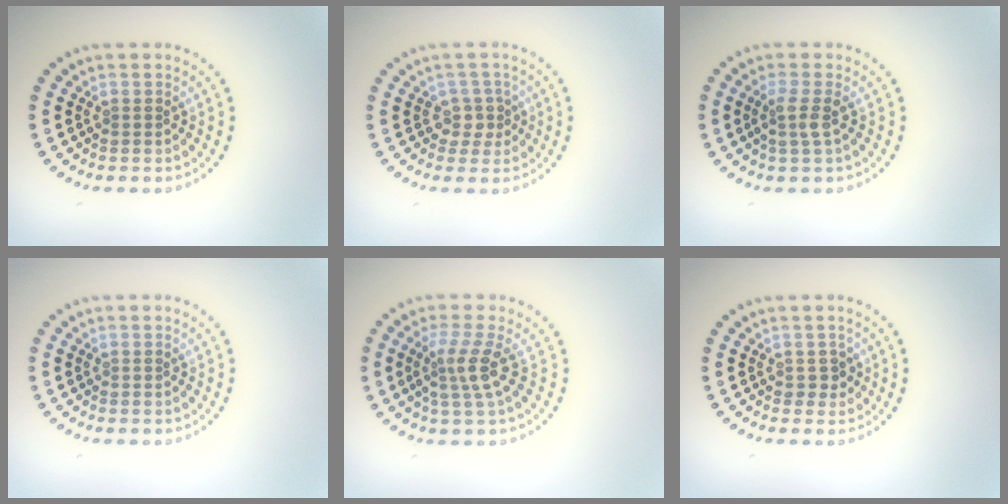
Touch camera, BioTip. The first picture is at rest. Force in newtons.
{"total": 2.0, "press": 1.6, "slide": 1.2}
{"total": 1.8, "press": 1.4, "slide": 1.1}
{"total": 0.0}
{"total": 2.9, "press": 2.2, "slide": 1.9}
{"total": 1.3, "press": 1.0, "slide": 0.7}